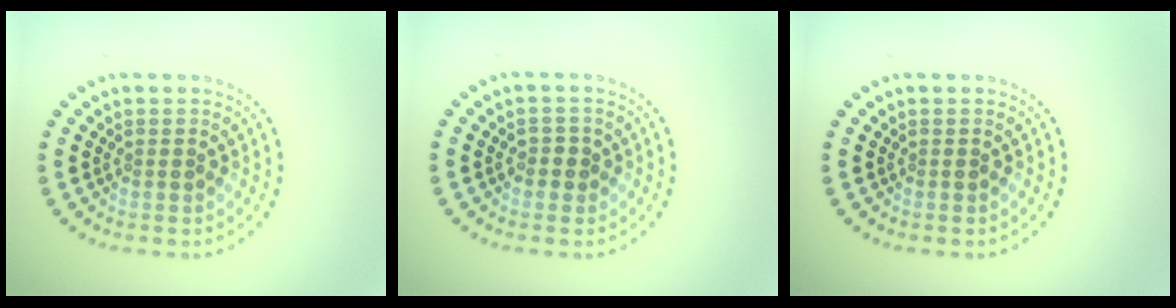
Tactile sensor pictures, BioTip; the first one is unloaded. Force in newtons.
{"total": 0.8, "press": 0.8, "slide": 0.2}
{"total": 0.0}